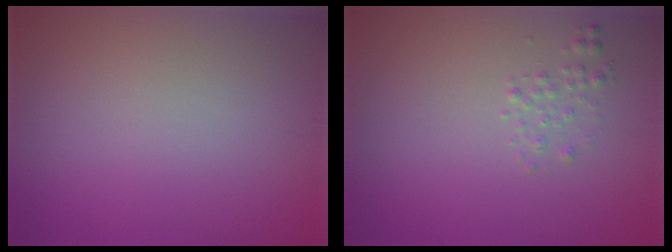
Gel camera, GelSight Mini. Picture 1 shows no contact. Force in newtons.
{"total": 1.0, "press": 1.0, "slide": 0.1}